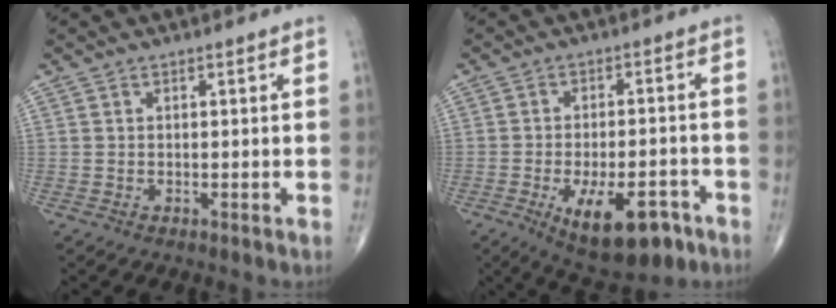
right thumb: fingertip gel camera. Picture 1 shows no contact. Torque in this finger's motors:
{"motor_torque": [-0.06, 0.50, -0.03, -0.39, 0.09]}